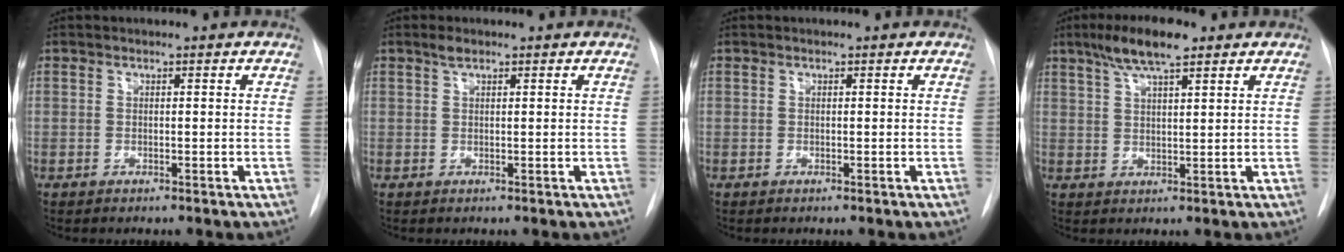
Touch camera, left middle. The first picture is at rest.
{"total": 1.1, "force": [0.8, 0.4, 0.7], "torque": [-0.014, 0.005, 0.017]}
{"total": 0.0}
{"total": 7.2, "force": [4.8, 1.2, 5.2], "torque": [-0.102, 0.014, 0.086]}